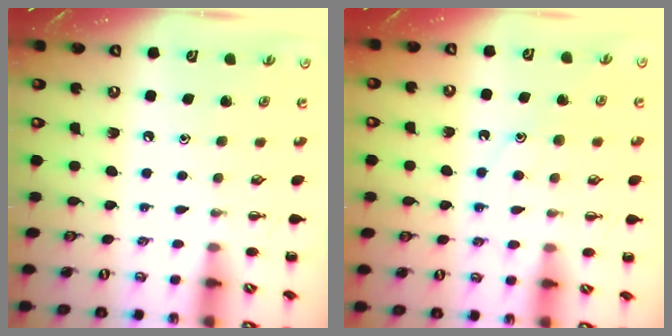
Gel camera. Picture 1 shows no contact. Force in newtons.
{"total": 10.3, "press": 10.3, "slide": 0.7}